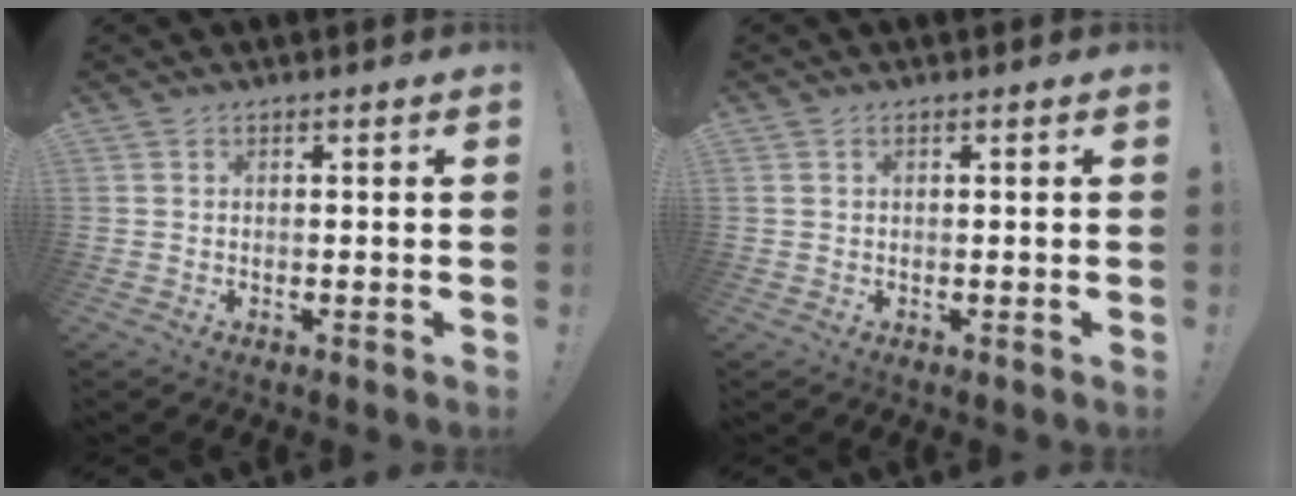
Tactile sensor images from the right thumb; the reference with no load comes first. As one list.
[{"total": 0.7, "force": [0.4, 0.5, 0.4], "torque": [-0.008, 0.003, 0.007]}]